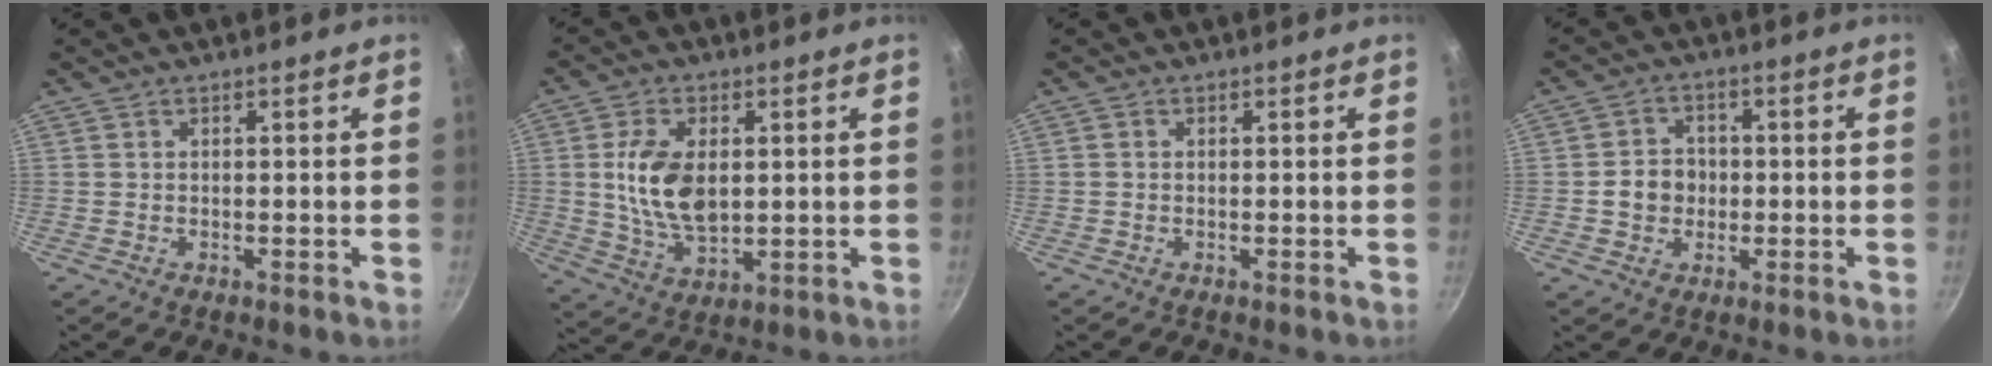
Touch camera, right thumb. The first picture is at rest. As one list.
[{"total": 10.9, "force": [1.3, 6.2, 8.8], "torque": [-0.162, -0.011, 0.029]}, {"total": 0.6, "force": [-0.1, 0.5, 0.2], "torque": [-0.004, 0.003, -0.002]}, {"total": 5.8, "force": [-0.6, 5.1, 2.7], "torque": [-0.016, 0.013, -0.017]}]